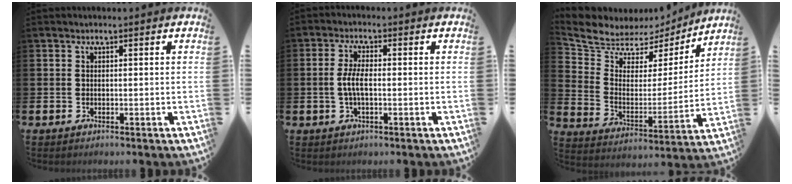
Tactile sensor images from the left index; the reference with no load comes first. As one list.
[{"total": 3.7, "force": [-0.4, 1.4, 3.4], "torque": [-0.069, 0.003, -0.011]}, {"total": 7.0, "force": [6.3, 3.0, 0.4], "torque": [-0.060, -0.046, 0.109]}]